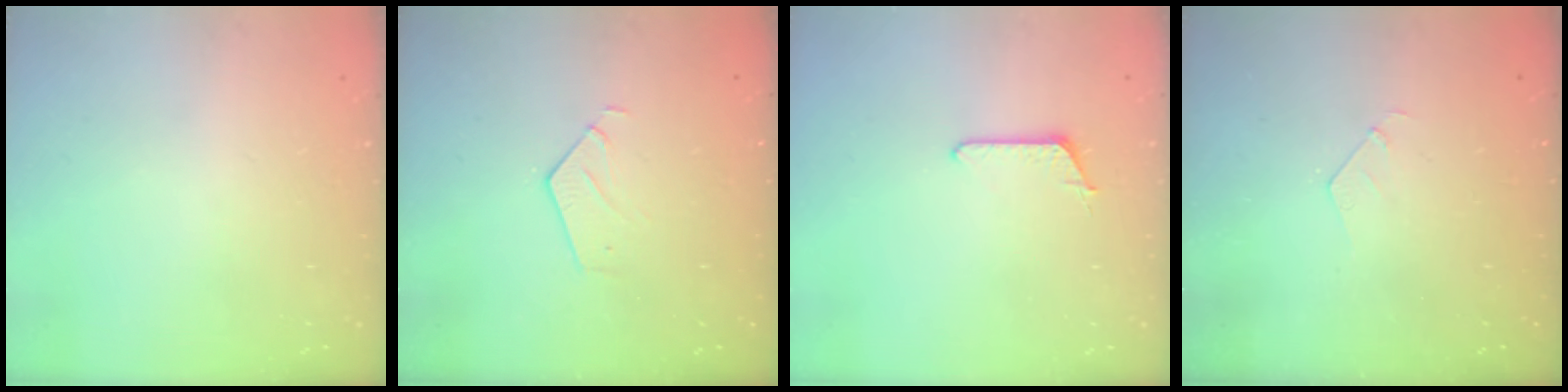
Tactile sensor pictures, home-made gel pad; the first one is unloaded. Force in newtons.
{"total": 3.1, "press": 3.1, "slide": 0.2}
{"total": 5.6, "press": 5.5, "slide": 0.7}
{"total": 2.8, "press": 2.8, "slide": 0.1}